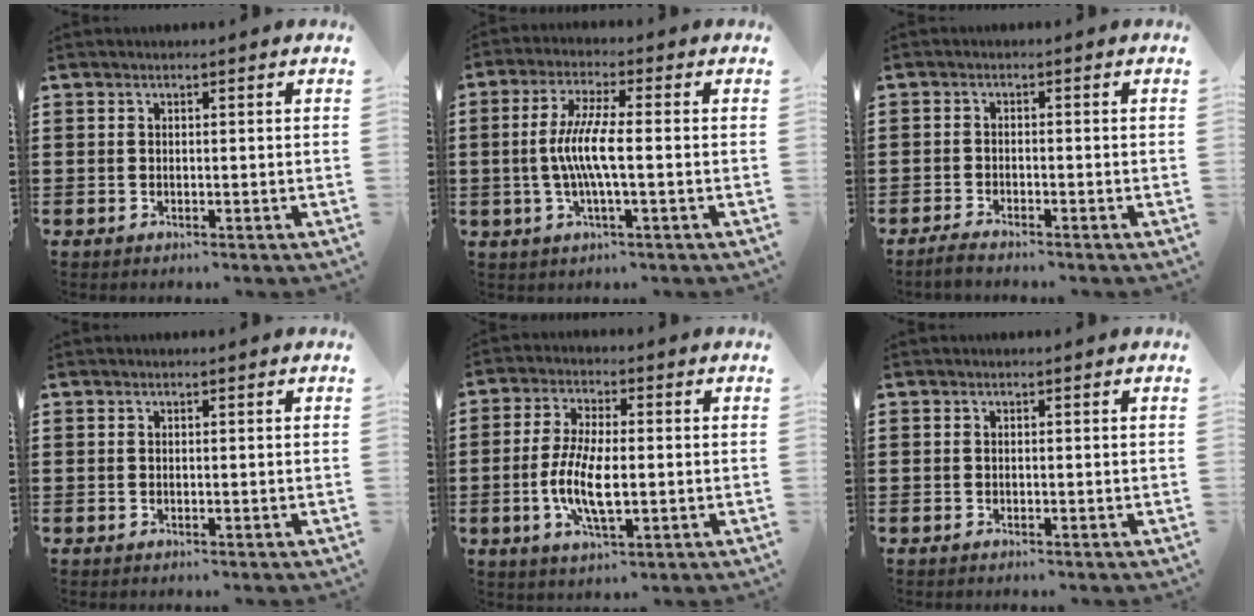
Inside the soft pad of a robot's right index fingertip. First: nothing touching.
{"total": 6.6, "force": [-0.6, 0.5, 6.5], "torque": [-0.136, -0.010, -0.018]}
{"total": 1.3, "force": [-1.3, -0.2, 0.3], "torque": [-0.007, 0.002, -0.024]}
{"total": 0.0}
{"total": 8.5, "force": [-1.3, 3.2, 7.8], "torque": [-0.168, -0.007, -0.028]}
{"total": 0.0}